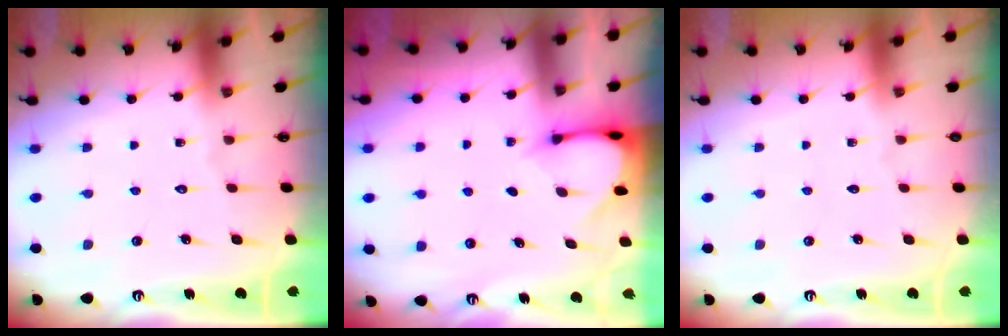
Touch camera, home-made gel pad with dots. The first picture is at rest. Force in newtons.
{"total": 3.1, "press": 3.1, "slide": 0.2}
{"total": 0.0}